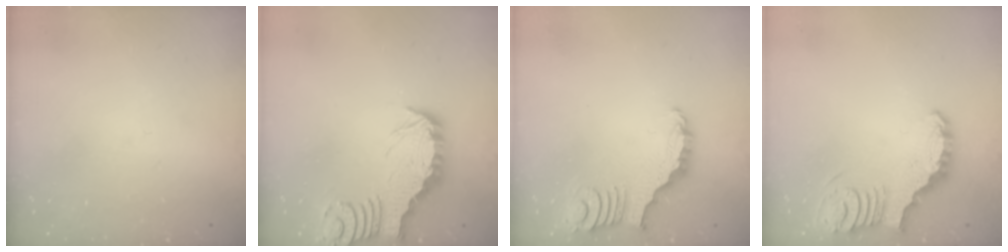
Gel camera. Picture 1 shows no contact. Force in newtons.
{"total": 2.6, "press": 2.6, "slide": 0.2}
{"total": 2.2, "press": 2.2, "slide": 0.3}
{"total": 4.1, "press": 4.0, "slide": 0.6}